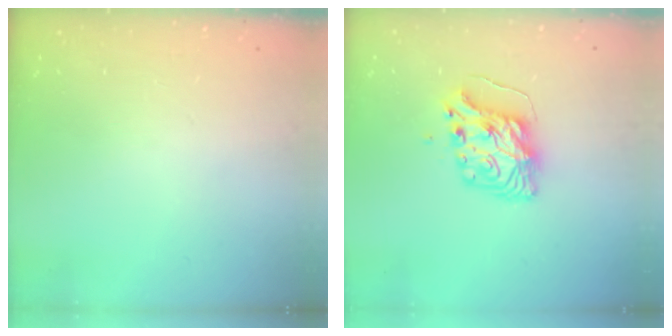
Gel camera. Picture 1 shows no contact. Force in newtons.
{"total": 9.2, "press": 9.1, "slide": 1.3}